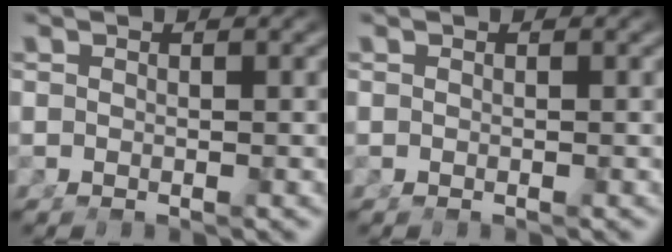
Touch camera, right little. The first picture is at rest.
{"total": 0.0}